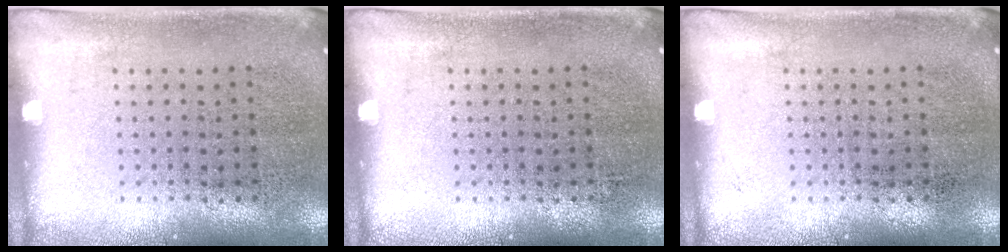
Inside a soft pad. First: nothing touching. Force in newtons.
{"total": 0.0}
{"total": 0.0}